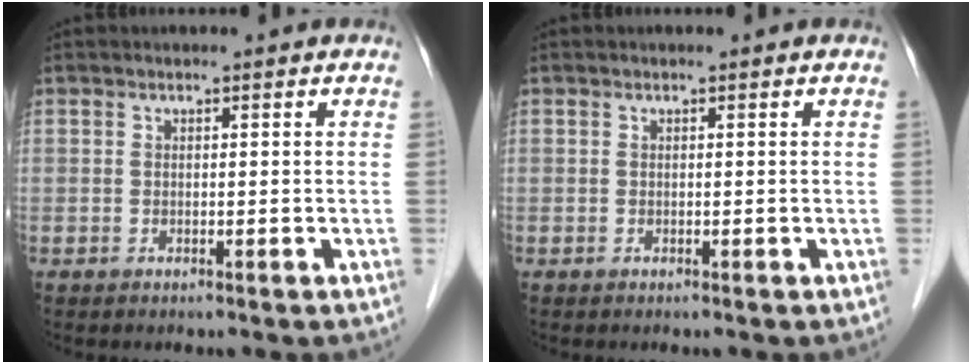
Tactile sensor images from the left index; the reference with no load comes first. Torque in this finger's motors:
{"motor_torque": [0.01, 0.00, -0.02, -0.01]}